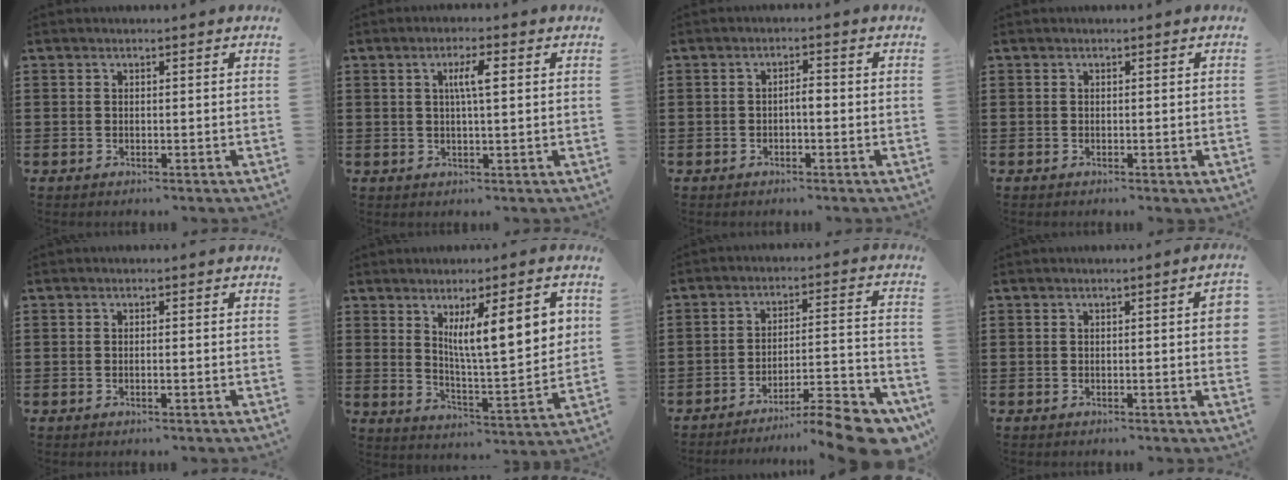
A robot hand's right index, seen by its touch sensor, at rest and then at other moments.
{"total": 3.8, "force": [0.8, 0.8, 3.6], "torque": [-0.073, 0.008, 0.010]}
{"total": 1.7, "force": [-0.6, 0.6, 1.5], "torque": [-0.029, 0.005, -0.013]}
{"total": 0.0}
{"total": 0.5, "force": [-0.3, 0.0, 0.4], "torque": [-0.007, -0.002, -0.006]}
{"total": 11.0, "force": [4.2, 2.4, 9.9], "torque": [-0.167, -0.007, 0.066]}
{"total": 9.7, "force": [-8.3, 0.9, 5.0], "torque": [-0.063, 0.019, -0.157]}
{"total": 3.0, "force": [-0.2, 0.3, 3.0], "torque": [-0.040, -0.002, -0.006]}